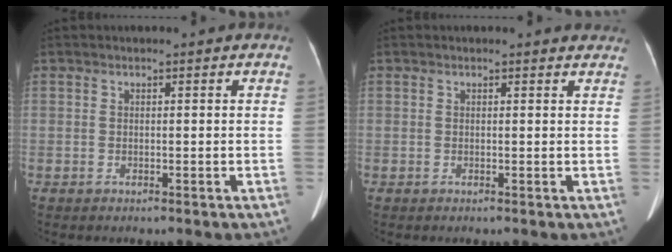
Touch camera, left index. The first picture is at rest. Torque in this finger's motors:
{"motor_torque": [-0.05, -0.76, 0.01, 0.01]}